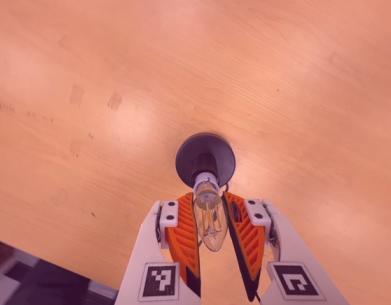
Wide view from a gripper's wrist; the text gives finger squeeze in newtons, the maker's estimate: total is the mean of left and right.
{"total": 11.0, "left": 10.8, "right": 11.1}